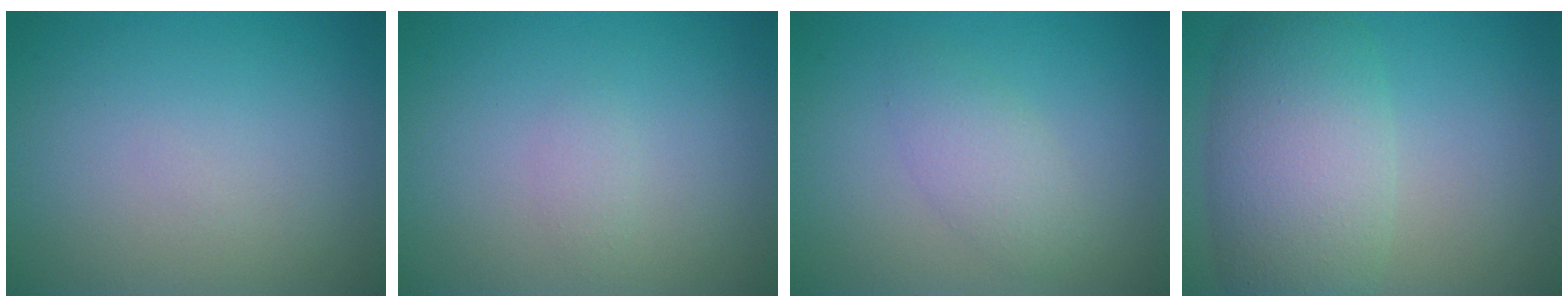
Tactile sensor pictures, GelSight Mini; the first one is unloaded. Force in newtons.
{"total": 0.8, "press": 0.8, "slide": 0.1}
{"total": 2.4, "press": 2.4, "slide": 0.1}
{"total": 7.6, "press": 7.6, "slide": 0.6}